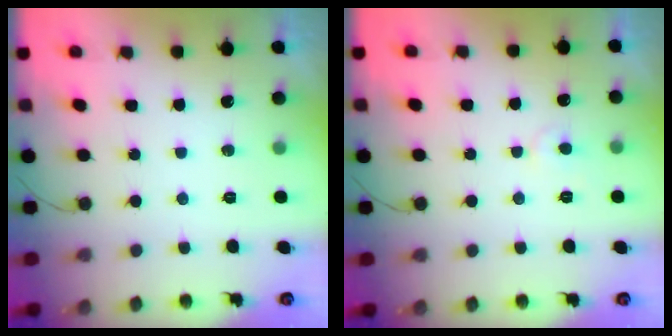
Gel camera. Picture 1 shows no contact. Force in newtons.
{"total": 4.2, "press": 4.2, "slide": 0.4}